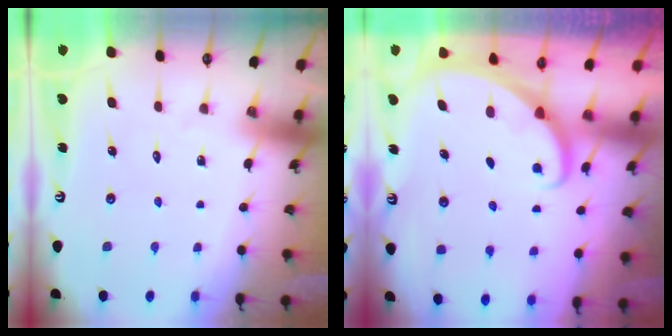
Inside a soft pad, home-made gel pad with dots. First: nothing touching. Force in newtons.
{"total": 1.6, "press": 1.6, "slide": 0.1}